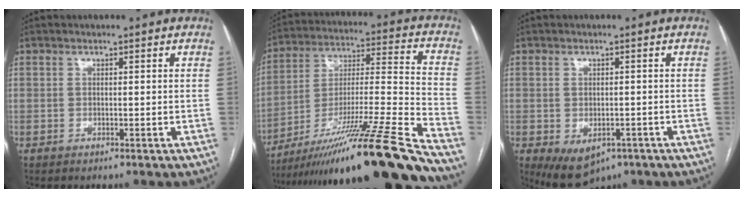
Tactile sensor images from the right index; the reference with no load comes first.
{"total": 27.7, "force": [-22.1, -1.4, 16.8], "torque": [-0.225, -0.028, -0.368]}
{"total": 7.0, "force": [-3.4, 4.4, 4.2], "torque": [-0.066, -0.005, -0.040]}